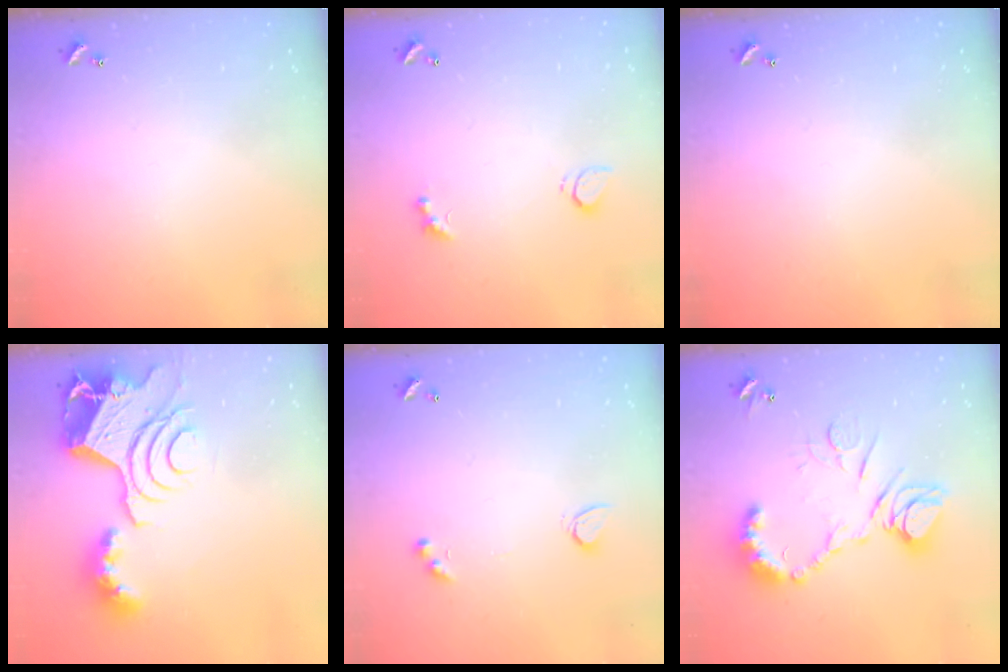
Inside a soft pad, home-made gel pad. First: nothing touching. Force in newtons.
{"total": 3.0, "press": 2.7, "slide": 1.1}
{"total": 0.0}
{"total": 14.6, "press": 14.5, "slide": 1.8}
{"total": 3.3, "press": 2.8, "slide": 1.7}
{"total": 16.1, "press": 16.0, "slide": 1.8}